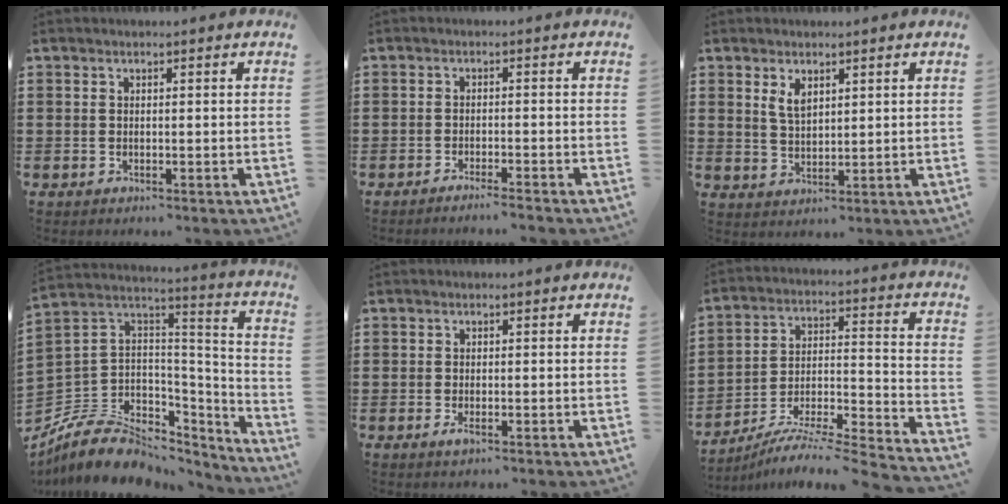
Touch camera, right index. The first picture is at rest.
{"total": 2.0, "force": [-1.9, -0.5, 0.5], "torque": [-0.008, 0.001, -0.038]}
{"total": 3.0, "force": [1.7, 1.5, 2.0], "torque": [-0.044, 0.003, 0.031]}
{"total": 9.8, "force": [-5.7, 7.0, 3.7], "torque": [-0.093, 0.009, -0.102]}
{"total": 1.1, "force": [-0.3, 0.3, 1.0], "torque": [-0.025, -0.007, -0.007]}
{"total": 7.3, "force": [-6.7, -0.1, 2.9], "torque": [-0.045, -0.006, -0.136]}